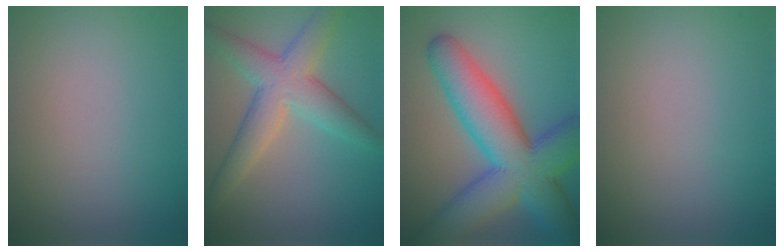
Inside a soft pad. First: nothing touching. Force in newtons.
{"total": 5.8, "press": 5.8, "slide": 0.4}
{"total": 11.8, "press": 11.8, "slide": 0.3}
{"total": 0.0}